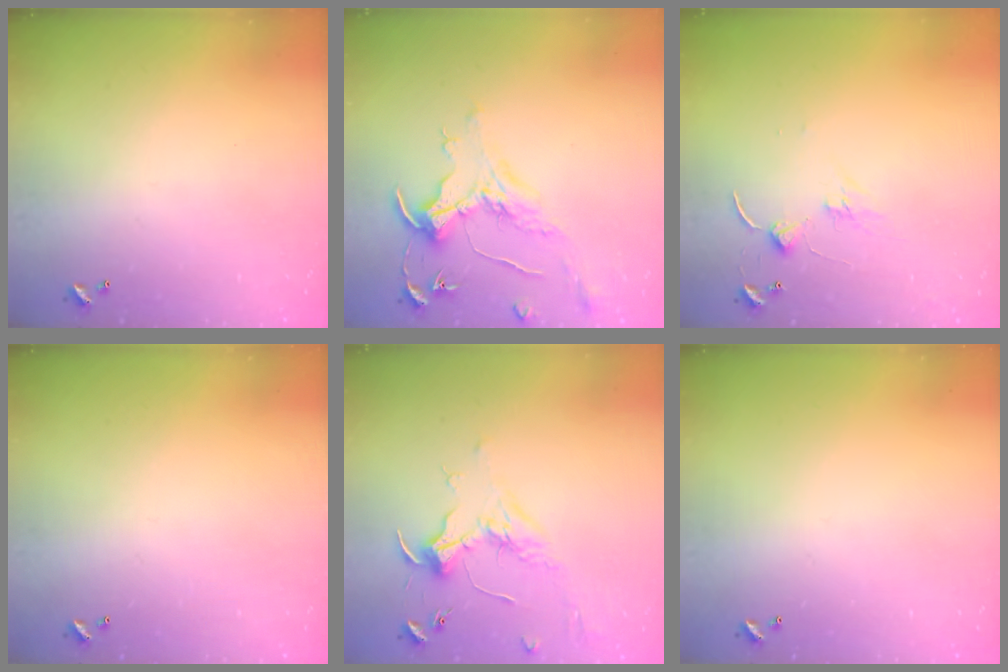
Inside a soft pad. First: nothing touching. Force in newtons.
{"total": 1.5, "press": 1.3, "slide": 0.7}
{"total": 0.6, "press": 0.5, "slide": 0.3}
{"total": 0.0}
{"total": 1.8, "press": 1.7, "slide": 0.7}
{"total": 0.0}